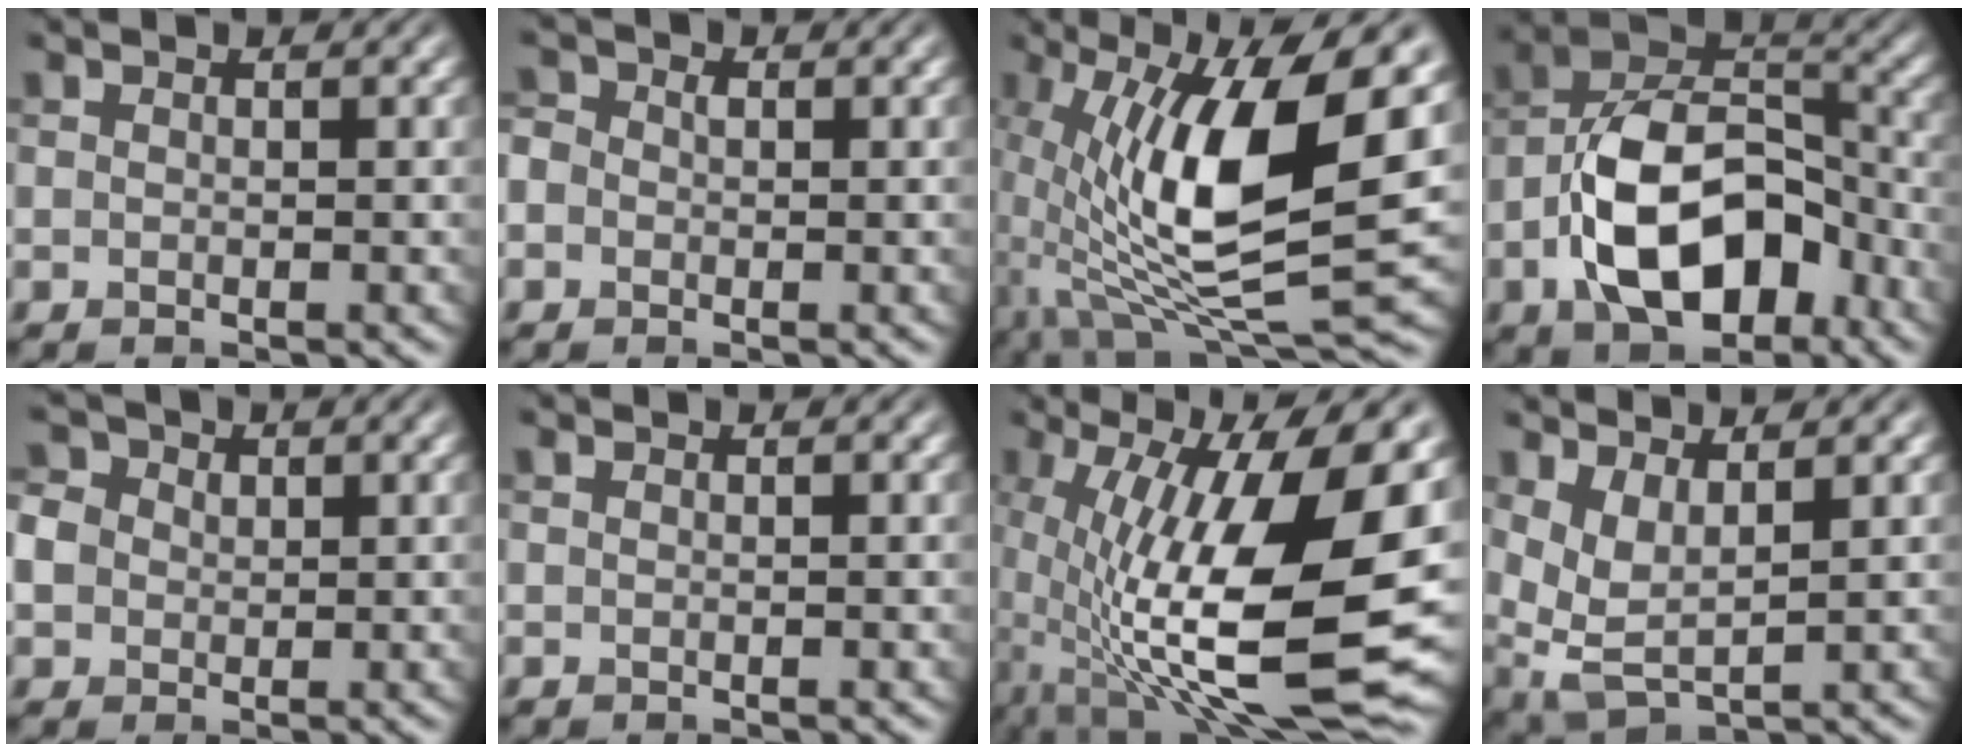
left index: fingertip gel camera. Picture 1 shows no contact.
{"total": 1.9, "force": [0.0, 1.7, 0.8], "torque": [-0.013, 0.005, -0.009]}
{"total": 13.1, "force": [0.2, 4.5, 12.4], "torque": [-0.242, -0.019, 0.005]}
{"total": 11.4, "force": [-4.6, 6.3, 8.3], "torque": [-0.142, 0.009, -0.089]}
{"total": 4.4, "force": [0.9, 3.8, 2.0], "torque": [-0.051, 0.023, 0.008]}
{"total": 0.0}
{"total": 15.6, "force": [-1.1, 5.2, 14.6], "torque": [-0.270, -0.015, -0.010]}
{"total": 4.0, "force": [1.3, 1.6, 3.4], "torque": [-0.082, -0.013, 0.029]}